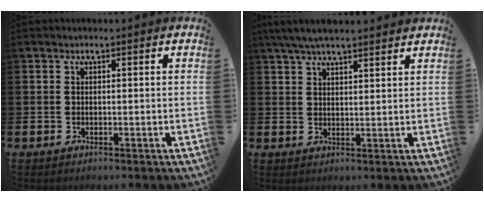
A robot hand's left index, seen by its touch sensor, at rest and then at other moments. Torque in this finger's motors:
{"motor_torque": [1.08, -1.06, 0.59, 0.10]}